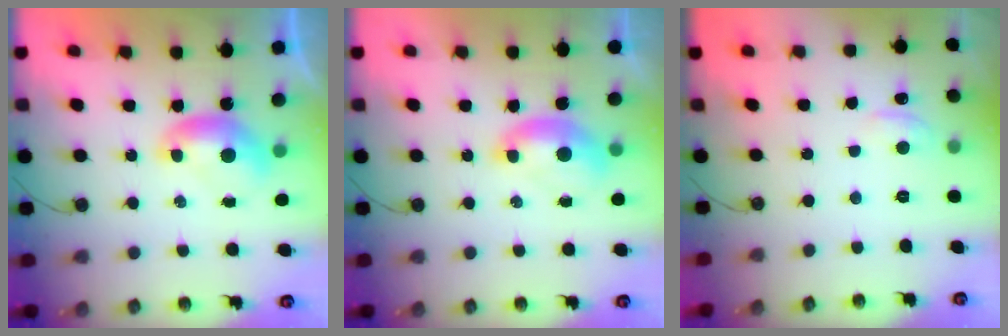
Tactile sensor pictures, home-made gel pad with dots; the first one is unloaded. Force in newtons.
{"total": 1.5, "press": 1.4, "slide": 0.6}
{"total": 0.0}